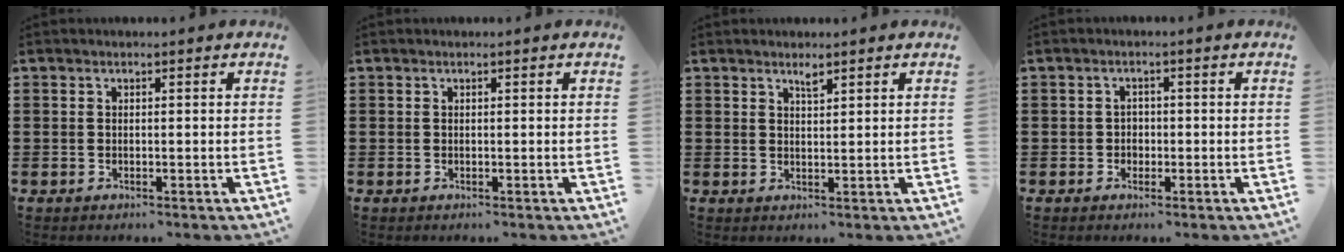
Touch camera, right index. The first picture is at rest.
{"total": 0.0}
{"total": 1.5, "force": [1.3, 0.3, 0.8], "torque": [-0.017, 0.001, 0.022]}
{"total": 1.6, "force": [-0.5, 1.4, 0.5], "torque": [-0.015, 0.003, -0.012]}